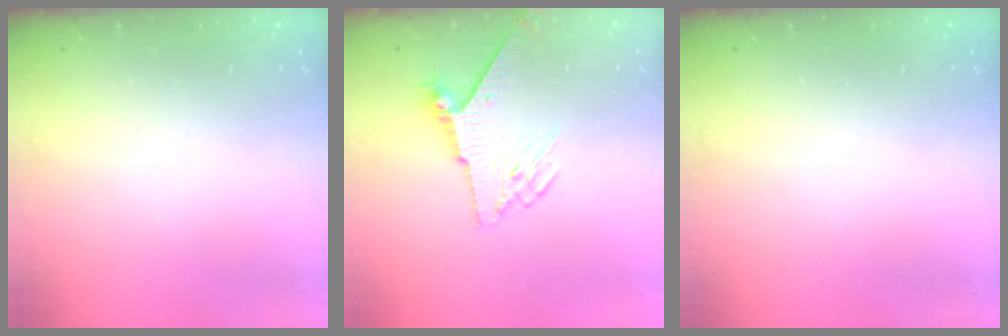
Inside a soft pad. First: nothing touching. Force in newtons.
{"total": 6.4, "press": 6.3, "slide": 1.1}
{"total": 0.0}